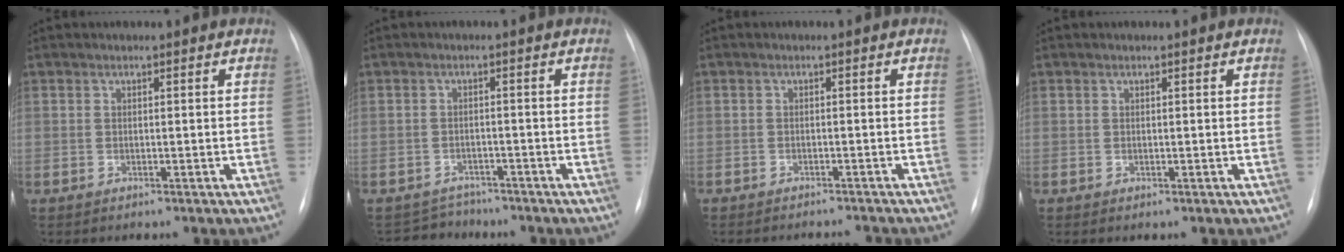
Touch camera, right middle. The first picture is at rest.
{"total": 3.6, "force": [-3.0, 1.5, -1.3], "torque": [0.020, 0.008, -0.050]}
{"total": 4.0, "force": [-4.0, 0.3, 0.2], "torque": [0.005, -0.003, -0.052]}
{"total": 0.0}